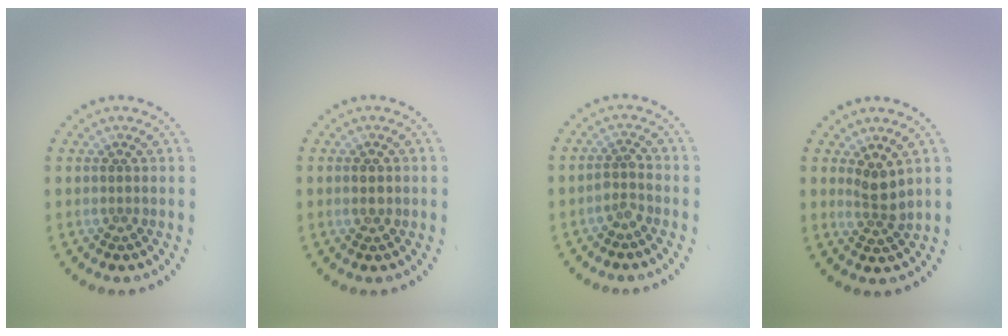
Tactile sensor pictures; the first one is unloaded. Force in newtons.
{"total": 1.5, "press": 1.5, "slide": 0.1}
{"total": 1.3, "press": 1.1, "slide": 0.7}
{"total": 2.2, "press": 1.9, "slide": 1.2}